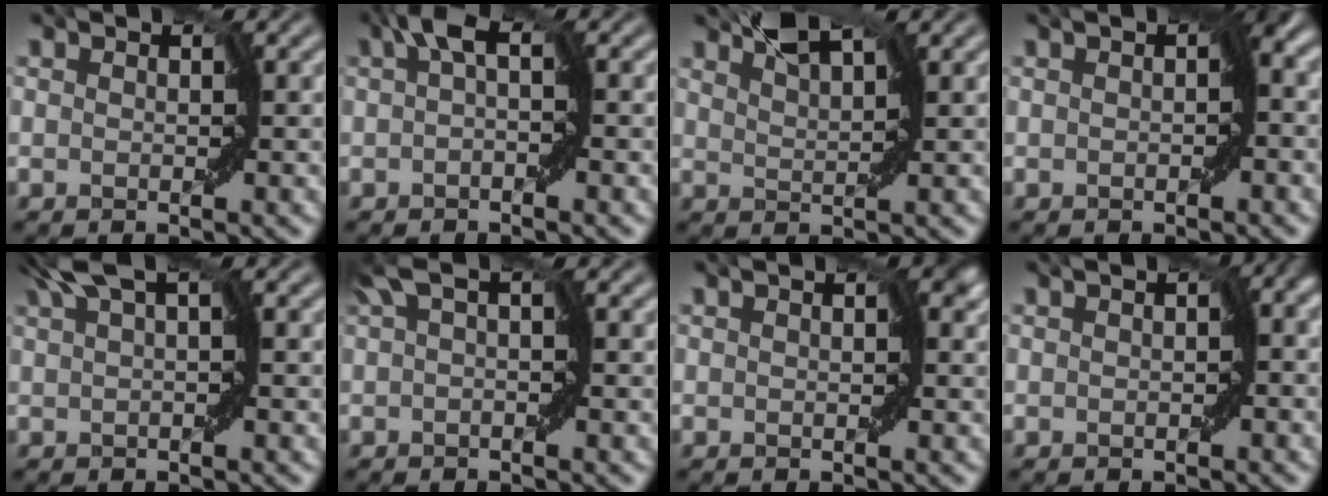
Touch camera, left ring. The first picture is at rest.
{"total": 2.5, "force": [0.4, 0.6, 2.4], "torque": [-0.042, 0.011, -0.002]}
{"total": 2.8, "force": [2.6, 0.2, 1.2], "torque": [-0.027, 0.004, 0.046]}
{"total": 2.7, "force": [-0.3, 1.1, 2.5], "torque": [-0.036, 0.005, -0.013]}
{"total": 2.8, "force": [1.5, 0.4, 2.3], "torque": [-0.043, 0.009, 0.021]}
{"total": 2.4, "force": [0.8, 0.5, 2.2], "torque": [-0.045, 0.007, 0.007]}
{"total": 1.3, "force": [0.3, 0.7, 1.1], "torque": [-0.013, -0.001, 0.001]}
{"total": 3.2, "force": [-0.5, 1.7, 2.6], "torque": [-0.027, 0.003, -0.011]}